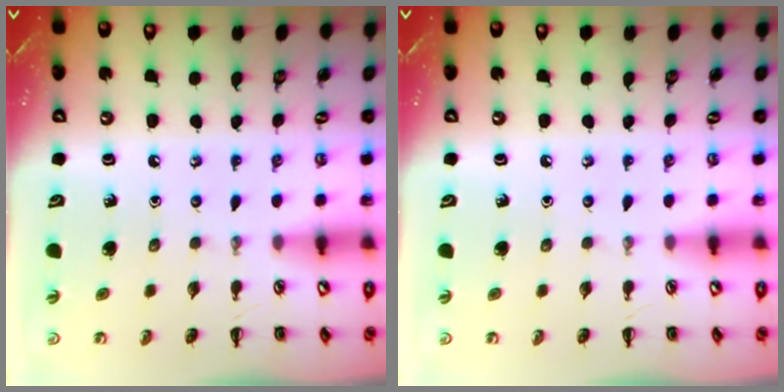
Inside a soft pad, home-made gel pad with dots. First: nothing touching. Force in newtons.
{"total": 0.0}